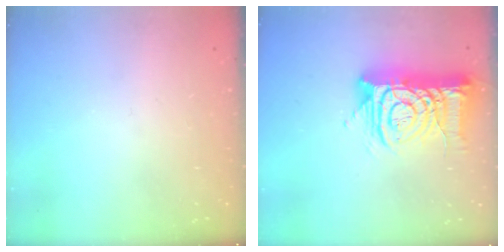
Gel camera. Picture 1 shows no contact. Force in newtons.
{"total": 15.3, "press": 15.2, "slide": 1.7}